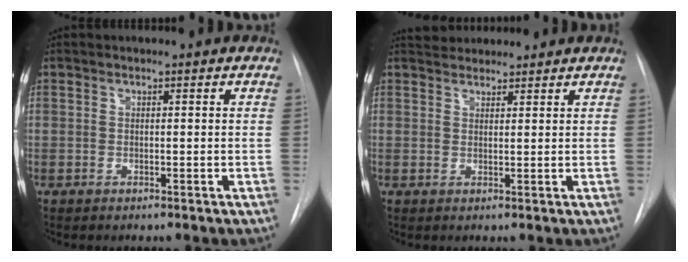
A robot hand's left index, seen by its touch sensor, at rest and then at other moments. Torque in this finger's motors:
{"motor_torque": [0.11, -0.15, -0.34, 0.02]}